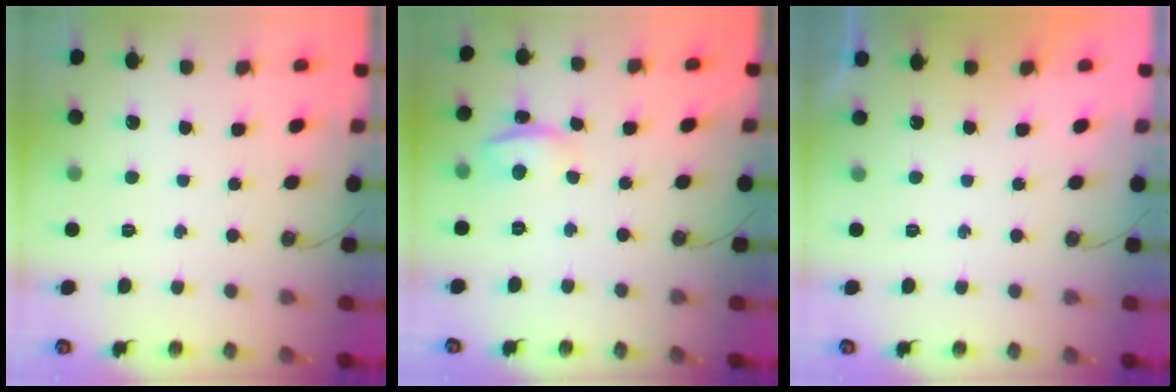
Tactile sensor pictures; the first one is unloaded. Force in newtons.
{"total": 7.5, "press": 2.3, "slide": 7.1}
{"total": 0.0}